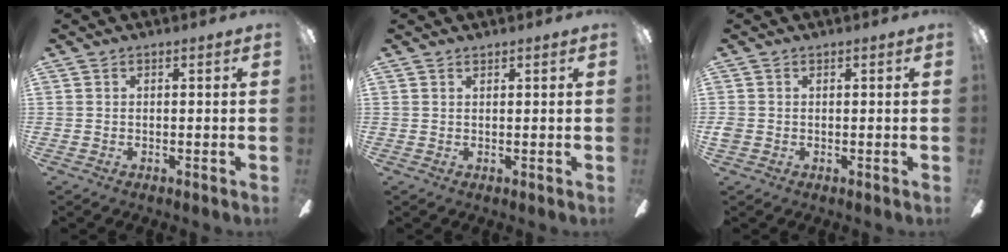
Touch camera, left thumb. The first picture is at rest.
{"total": 0.6, "force": [0.6, 0.1, 0.1], "torque": [-0.003, 0.000, 0.012]}
{"total": 1.4, "force": [-0.2, 1.3, 0.6], "torque": [-0.009, 0.004, -0.003]}